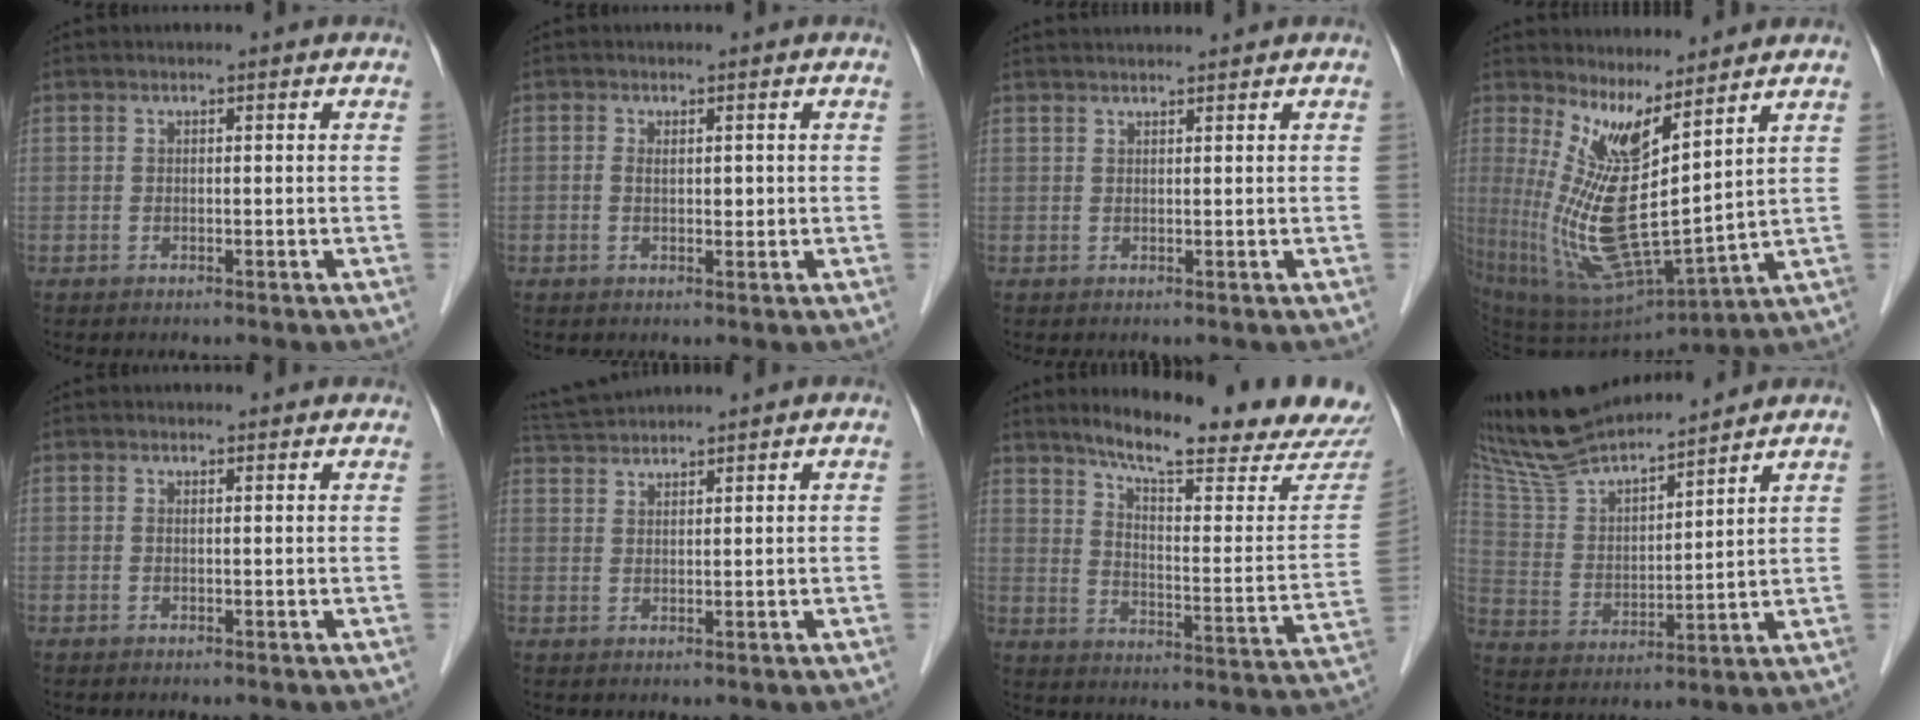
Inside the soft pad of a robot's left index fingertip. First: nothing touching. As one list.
[{"total": 1.8, "force": [0.2, 1.1, 1.5], "torque": [-0.026, -0.001, 0.002]}, {"total": 3.3, "force": [3.2, -0.3, 0.8], "torque": [-0.009, 0.028, 0.053]}, {"total": 12.0, "force": [5.7, 1.5, 10.5], "torque": [-0.224, -0.031, 0.120]}, {"total": 1.4, "force": [1.3, 0.6, 0.4], "torque": [-0.013, 0.007, 0.007]}, {"total": 4.6, "force": [4.5, -0.6, 0.7], "torque": [-0.020, 0.026, 0.088]}, {"total": 20.8, "force": [18.5, 0.9, 9.4], "torque": [-0.135, -0.064, 0.246]}, {"total": 16.0, "force": [14.8, 1.9, 5.8], "torque": [-0.117, 0.012, 0.280]}]